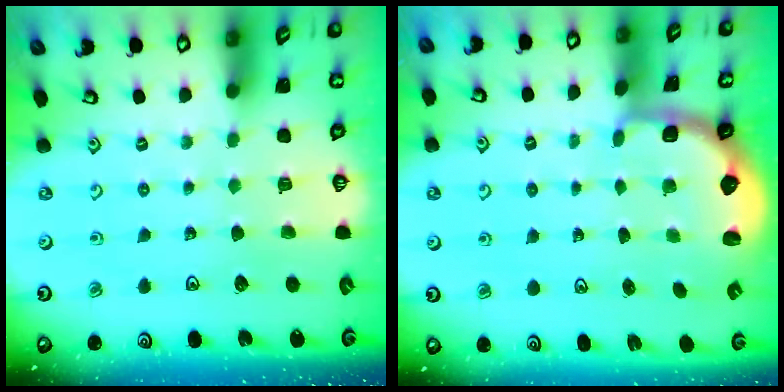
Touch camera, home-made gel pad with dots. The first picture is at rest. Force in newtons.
{"total": 2.3, "press": 1.7, "slide": 1.5}